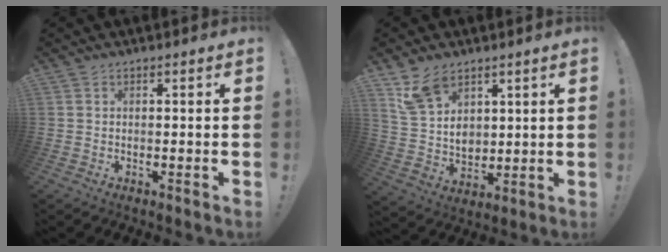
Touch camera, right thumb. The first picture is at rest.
{"total": 11.4, "force": [7.4, 7.3, 4.6], "torque": [-0.092, -0.036, 0.149]}